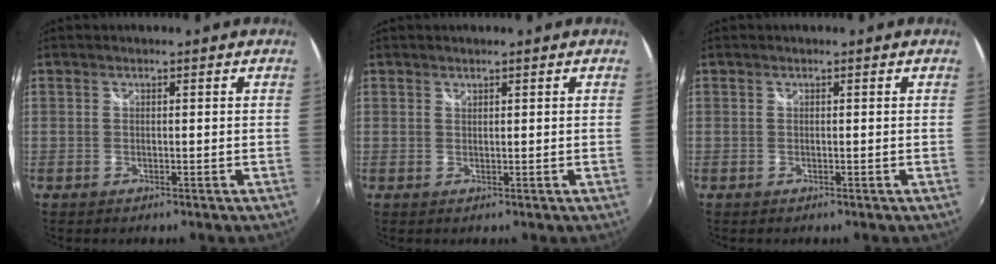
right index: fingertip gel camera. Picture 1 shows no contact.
{"total": 0.5, "force": [0.5, 0.1, 0.0], "torque": [0.001, 0.001, 0.009]}
{"total": 0.0}